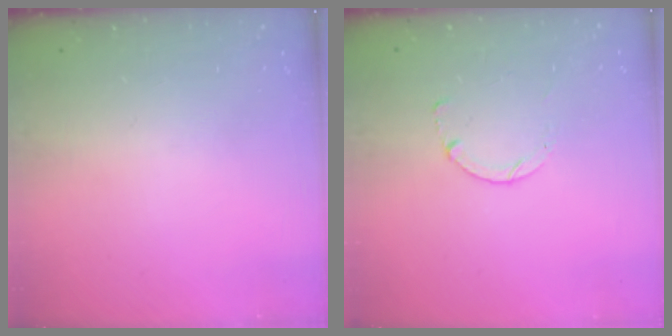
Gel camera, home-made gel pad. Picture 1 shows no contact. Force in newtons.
{"total": 0.0}